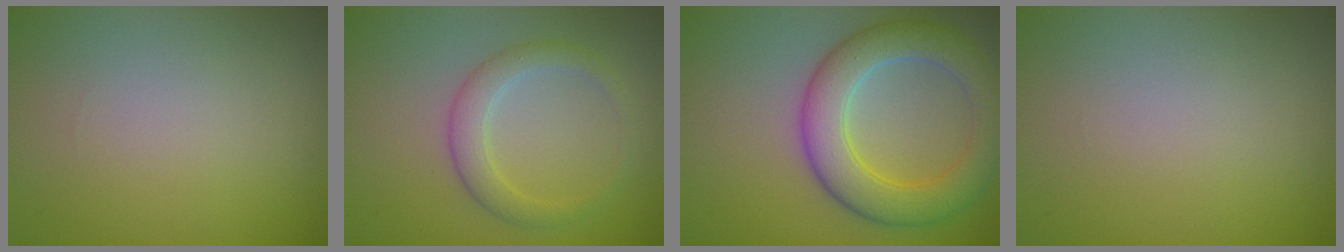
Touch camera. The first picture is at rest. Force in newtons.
{"total": 2.7, "press": 2.7, "slide": 0.1}
{"total": 6.6, "press": 6.6, "slide": 0.2}
{"total": 0.0}